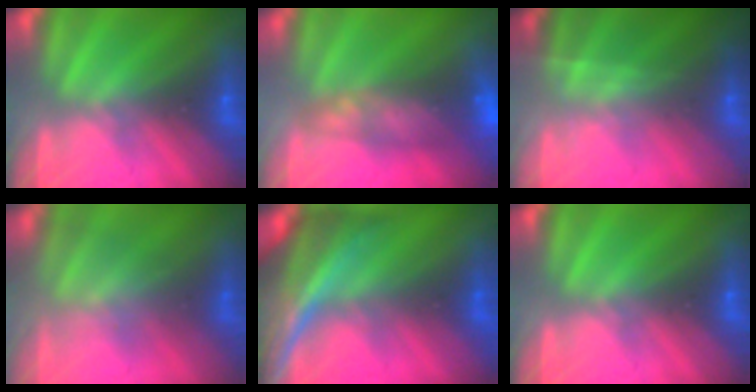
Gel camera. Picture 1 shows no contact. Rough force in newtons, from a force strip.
{"total": 7.2}
{"total": 1.7}
{"total": 4.6}
{"total": 8.1}
{"total": 0.0}